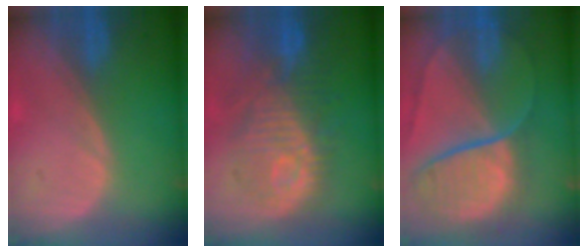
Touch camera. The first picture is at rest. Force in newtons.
{"total": 10.5, "press": 10.2, "slide": 2.3}
{"total": 10.8, "press": 9.0, "slide": 6.0}